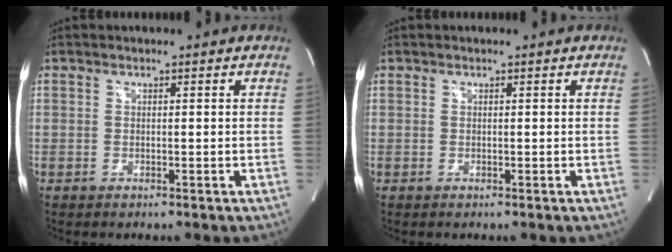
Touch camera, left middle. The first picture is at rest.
{"total": 0.0}